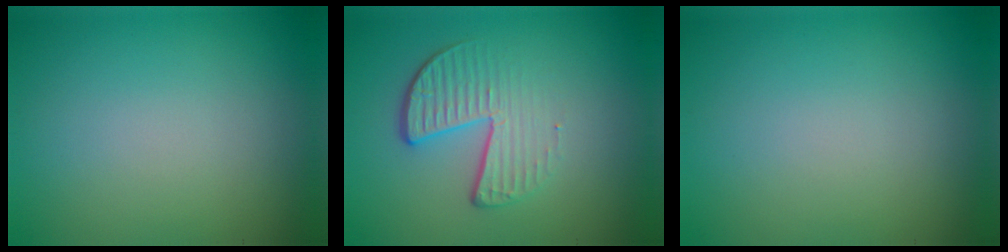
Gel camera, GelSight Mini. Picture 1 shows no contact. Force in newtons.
{"total": 4.3, "press": 2.8, "slide": 3.3}
{"total": 0.0}